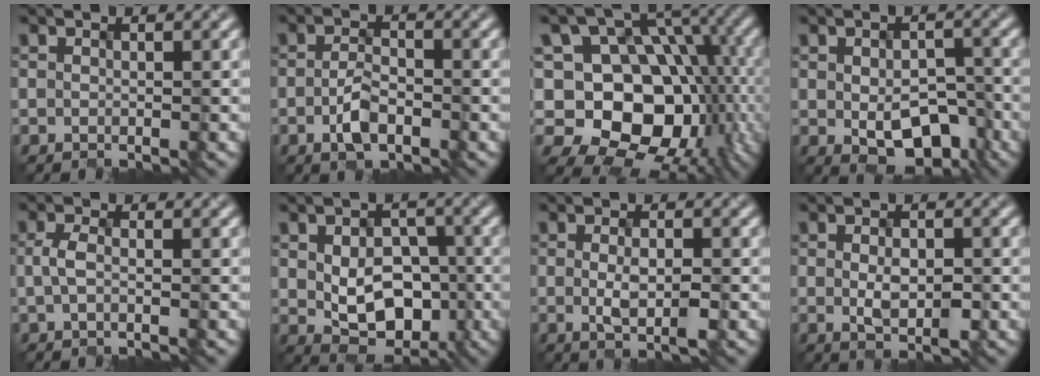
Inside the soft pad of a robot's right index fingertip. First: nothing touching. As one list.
[{"total": 3.0, "force": [-1.6, 1.5, 2.1], "torque": [-0.046, -0.002, -0.022]}, {"total": 13.6, "force": [-3.1, 10.5, 8.0], "torque": [-0.125, 0.007, -0.047]}, {"total": 6.2, "force": [-2.3, 3.5, 4.5], "torque": [-0.080, -0.020, -0.022]}, {"total": 1.6, "force": [-0.6, 0.6, 1.3], "torque": [-0.038, 0.001, -0.006]}, {"total": 6.4, "force": [-0.9, 4.4, 4.6], "torque": [-0.081, -0.010, -0.006]}, {"total": 2.6, "force": [-0.9, 0.7, 2.4], "torque": [-0.050, -0.003, -0.009]}, {"total": 2.6, "force": [-0.8, 1.2, 2.2], "torque": [-0.047, -0.004, -0.003]}]